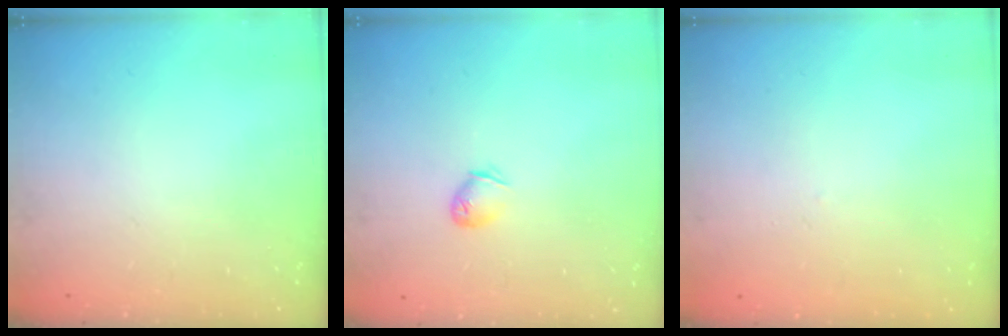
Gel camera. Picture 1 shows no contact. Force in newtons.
{"total": 4.1, "press": 4.0, "slide": 0.9}
{"total": 1.6, "press": 1.6, "slide": 0.3}